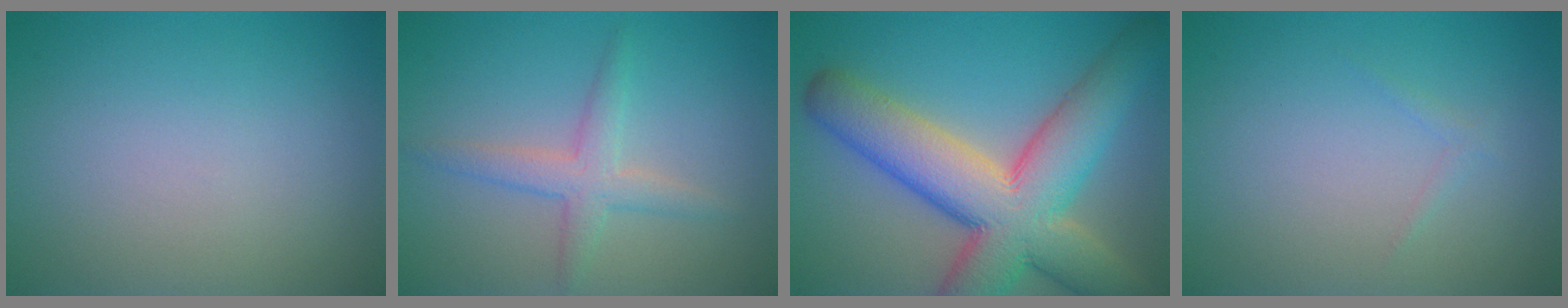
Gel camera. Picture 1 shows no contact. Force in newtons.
{"total": 2.7, "press": 2.7, "slide": 0.1}
{"total": 12.0, "press": 11.9, "slide": 0.9}
{"total": 0.6, "press": 0.6, "slide": 0.0}